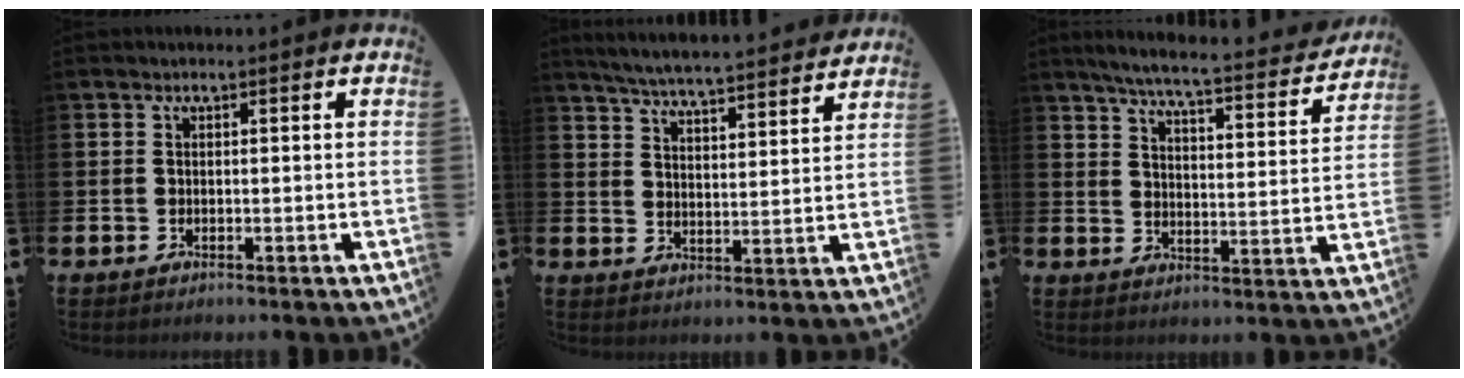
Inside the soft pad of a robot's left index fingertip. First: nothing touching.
{"total": 5.9, "force": [5.8, 0.0, 1.1], "torque": [-0.046, -0.043, 0.101]}
{"total": 5.7, "force": [5.1, 0.3, 2.3], "torque": [-0.061, -0.042, 0.081]}